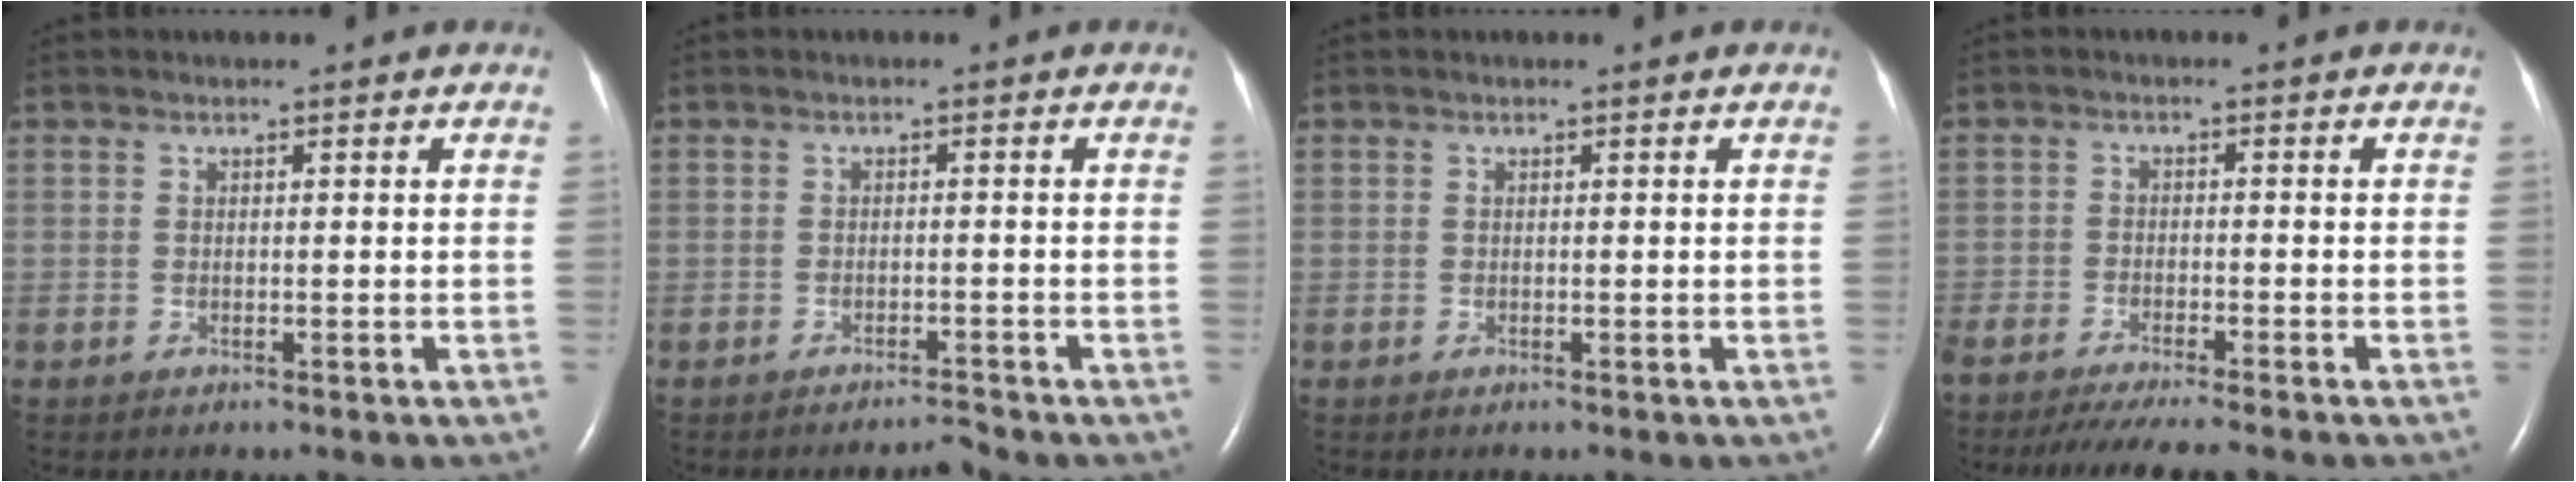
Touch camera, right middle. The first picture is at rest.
{"total": 1.7, "force": [-1.6, -0.4, 0.1], "torque": [-0.002, -0.008, -0.024]}
{"total": 0.0}
{"total": 10.1, "force": [-8.8, 0.3, 5.0], "torque": [-0.063, -0.025, -0.137]}